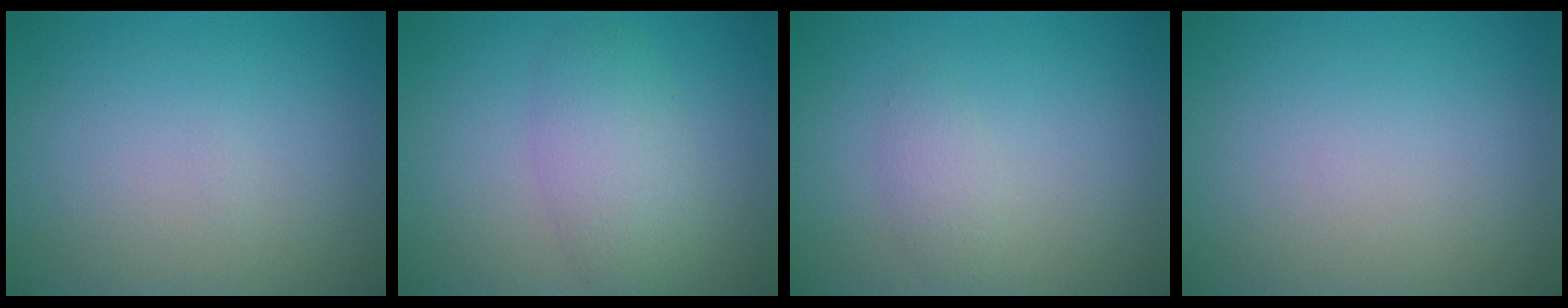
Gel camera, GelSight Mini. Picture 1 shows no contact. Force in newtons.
{"total": 3.8, "press": 3.8, "slide": 0.2}
{"total": 1.3, "press": 1.3, "slide": 0.1}
{"total": 0.0}